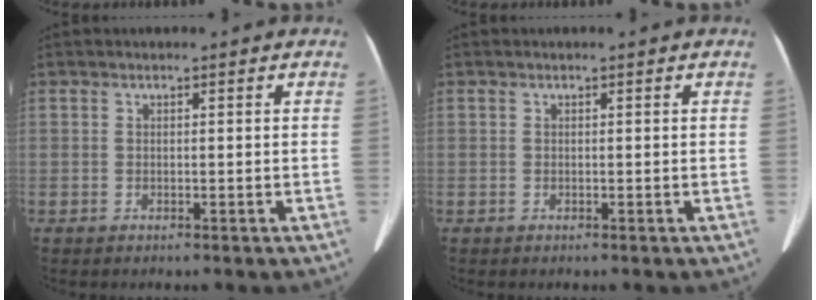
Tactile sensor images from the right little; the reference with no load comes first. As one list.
[{"total": 0.0}]